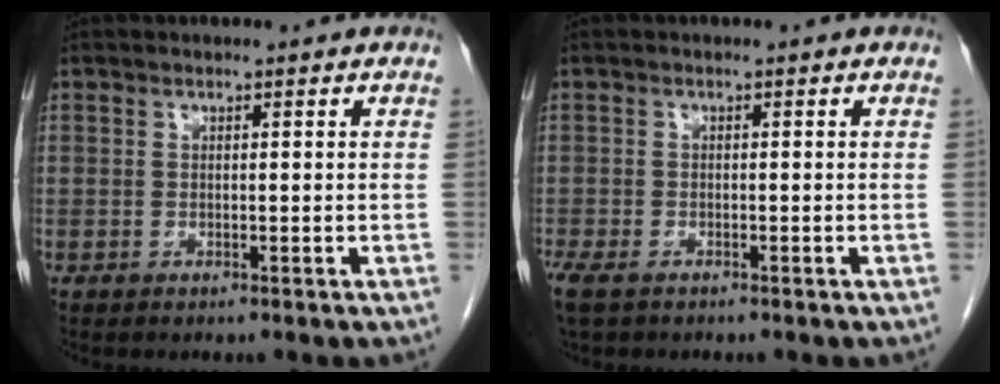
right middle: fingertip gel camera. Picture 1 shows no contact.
{"total": 4.9, "force": [-3.4, 2.1, 2.8], "torque": [-0.068, -0.016, -0.057]}